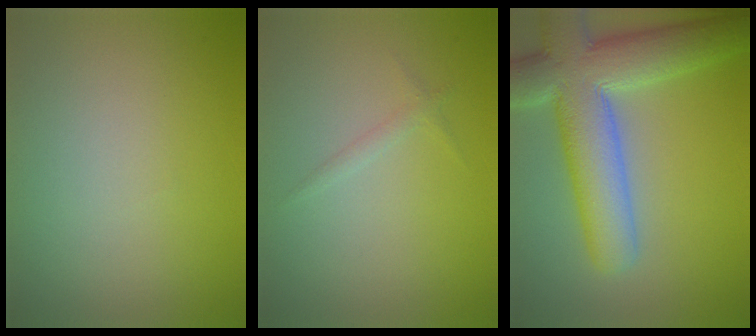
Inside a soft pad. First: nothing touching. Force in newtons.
{"total": 0.8, "press": 0.8, "slide": 0.1}
{"total": 9.9, "press": 9.9, "slide": 0.8}